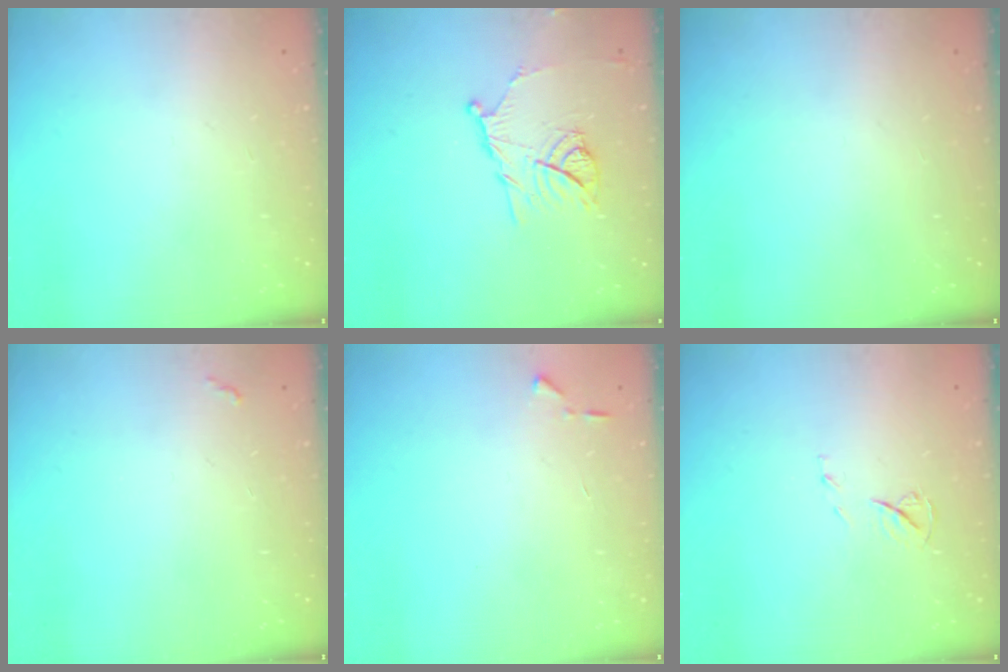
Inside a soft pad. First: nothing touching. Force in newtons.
{"total": 11.4, "press": 11.3, "slide": 0.7}
{"total": 0.0}
{"total": 2.8, "press": 2.8, "slide": 0.4}
{"total": 3.9, "press": 3.9, "slide": 0.5}
{"total": 5.7, "press": 5.6, "slide": 0.5}